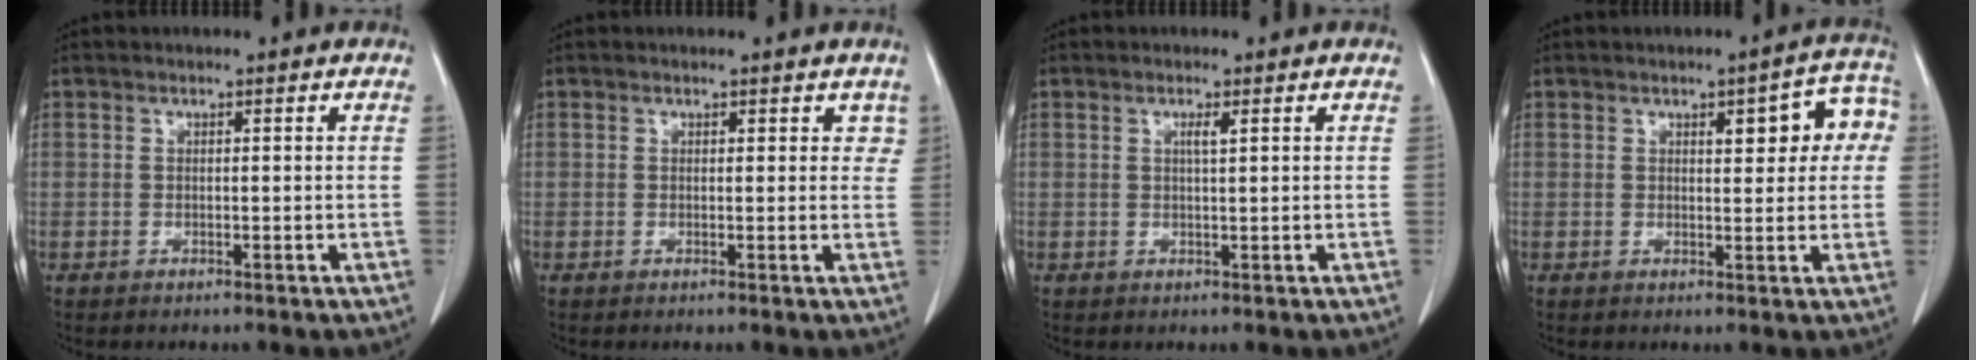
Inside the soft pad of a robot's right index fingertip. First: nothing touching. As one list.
[{"total": 2.0, "force": [1.3, 1.4, 0.7], "torque": [0.013, 0.002, 0.007]}, {"total": 1.3, "force": [0.5, -0.1, 1.2], "torque": [-0.022, 0.000, 0.008]}, {"total": 7.4, "force": [2.1, 2.7, 6.5], "torque": [-0.067, 0.024, 0.021]}]